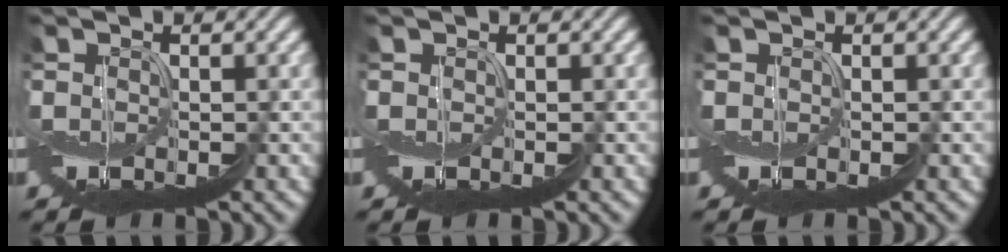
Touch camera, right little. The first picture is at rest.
{"total": 0.0}
{"total": 0.0}